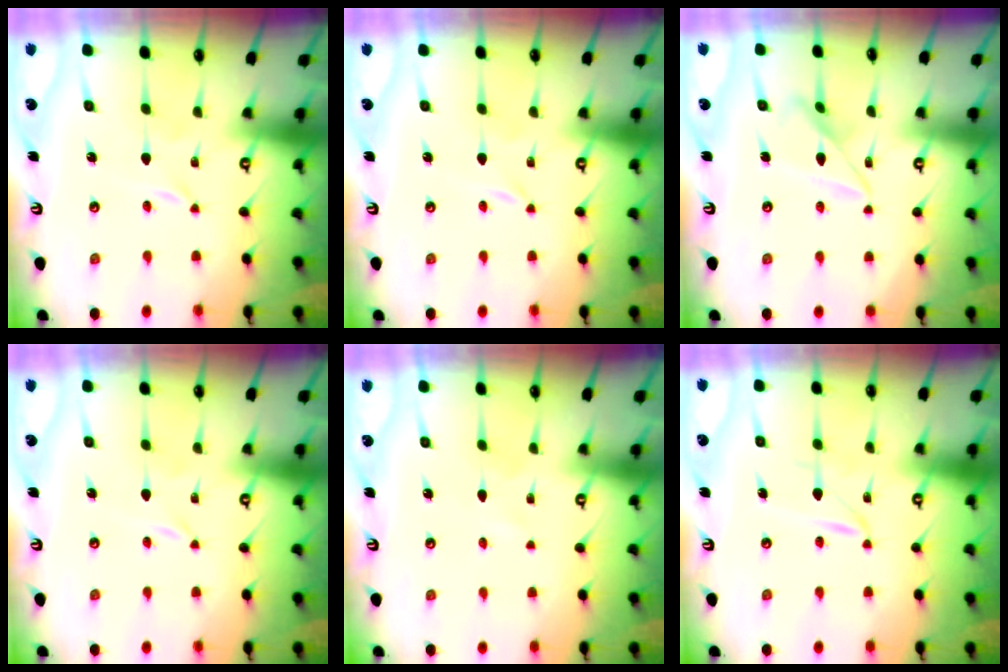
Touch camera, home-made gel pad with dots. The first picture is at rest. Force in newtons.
{"total": 0.0}
{"total": 8.6, "press": 8.6, "slide": 0.8}
{"total": 0.0}
{"total": 1.1, "press": 1.1, "slide": 0.2}
{"total": 1.7, "press": 1.7, "slide": 0.1}